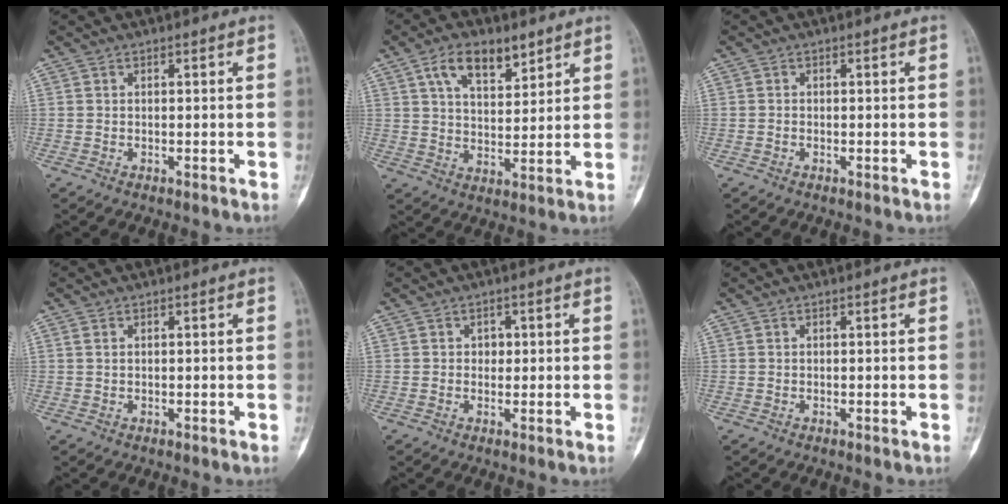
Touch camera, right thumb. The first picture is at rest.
{"total": 9.9, "force": [5.7, 4.9, 6.4], "torque": [-0.091, -0.025, 0.101]}
{"total": 0.0}
{"total": 0.8, "force": [0.3, 0.5, 0.6], "torque": [-0.015, 0.004, 0.008]}
{"total": 1.7, "force": [0.3, 1.4, 0.8], "torque": [0.001, 0.003, 0.001]}
{"total": 0.0}